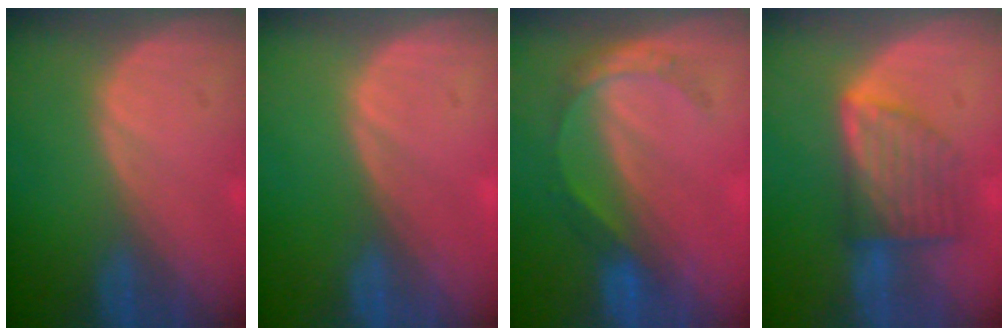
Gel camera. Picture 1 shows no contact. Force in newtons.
{"total": 0.0}
{"total": 4.4, "press": 4.1, "slide": 1.4}
{"total": 7.3, "press": 6.5, "slide": 3.3}